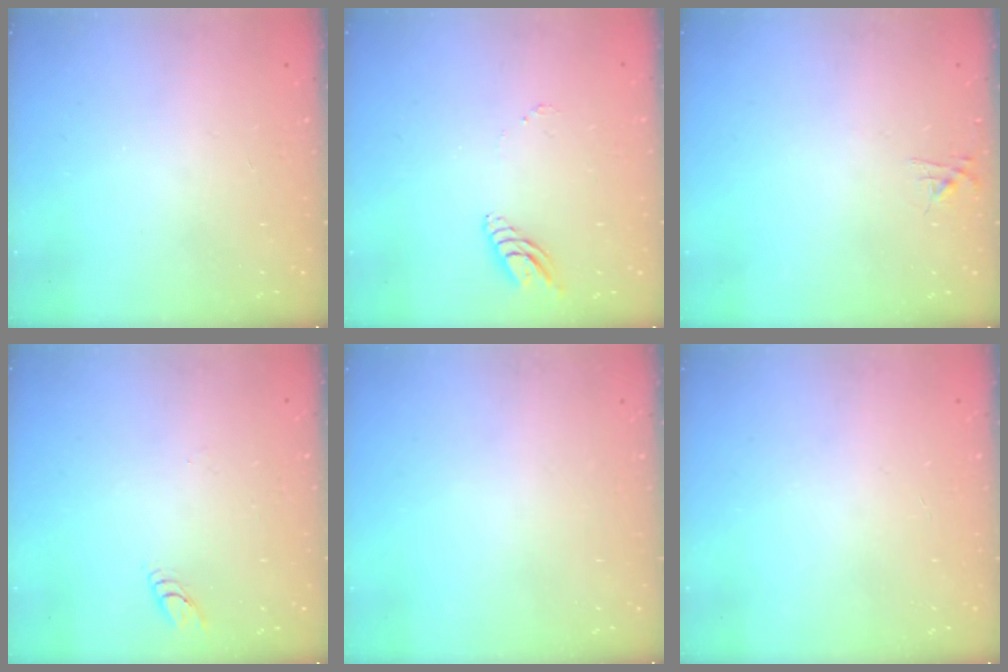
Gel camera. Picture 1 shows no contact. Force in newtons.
{"total": 7.6, "press": 7.5, "slide": 0.8}
{"total": 4.9, "press": 4.9, "slide": 0.4}
{"total": 2.7, "press": 2.7, "slide": 0.3}
{"total": 0.0}
{"total": 0.0}